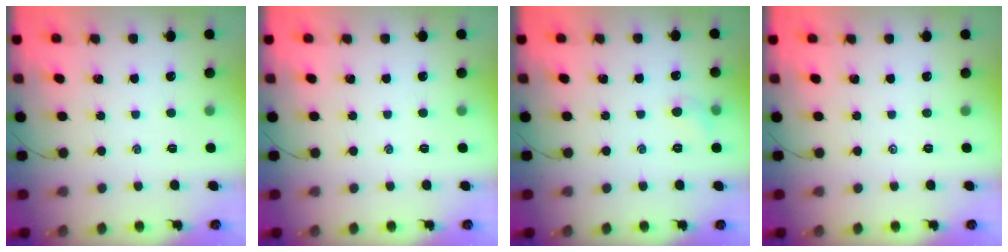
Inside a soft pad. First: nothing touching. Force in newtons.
{"total": 0.0}
{"total": 5.0, "press": 4.8, "slide": 1.5}
{"total": 0.0}